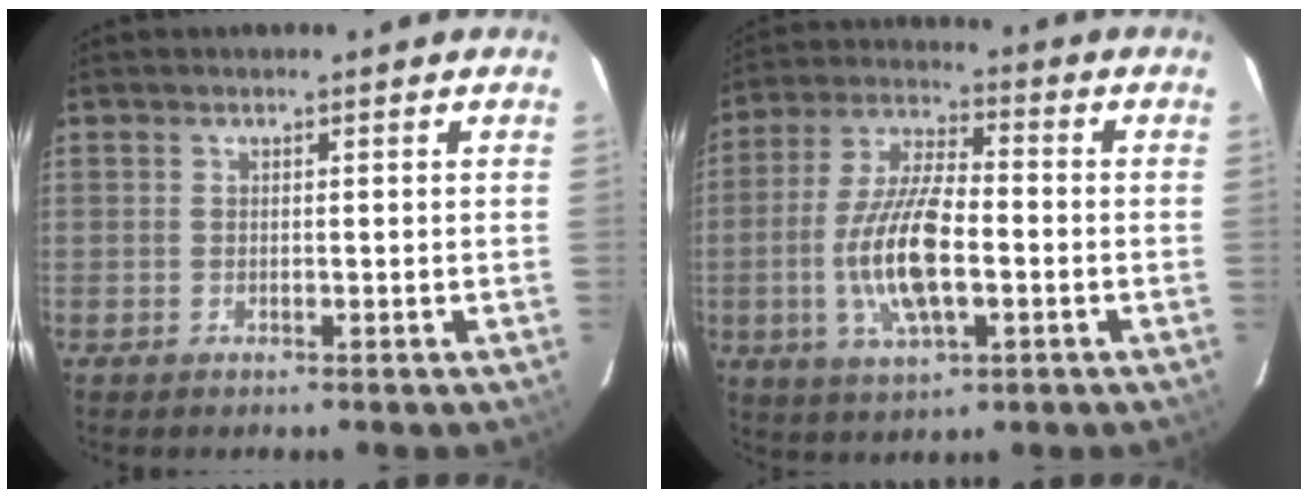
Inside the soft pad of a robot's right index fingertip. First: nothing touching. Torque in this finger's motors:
{"motor_torque": [2.14, 0.00, 1.05, 0.21]}